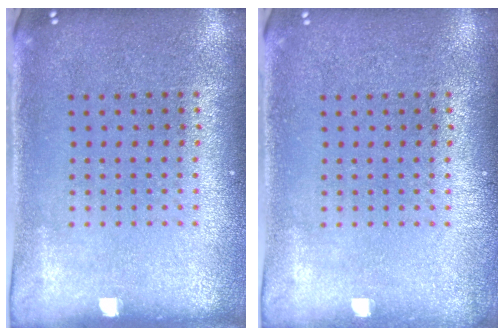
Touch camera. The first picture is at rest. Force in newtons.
{"total": 0.5, "press": 0.5, "slide": 0.1}